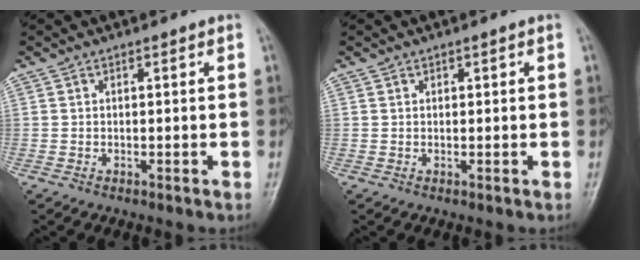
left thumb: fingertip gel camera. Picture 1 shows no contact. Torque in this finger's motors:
{"motor_torque": [0.03, 0.03, 0.35, 0.22, 0.00]}